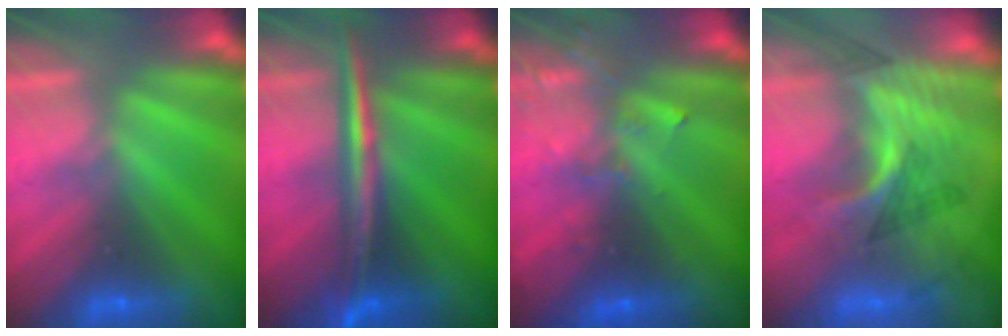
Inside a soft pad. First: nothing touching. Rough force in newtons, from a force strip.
{"total": 2.9}
{"total": 3.1}
{"total": 3.0}